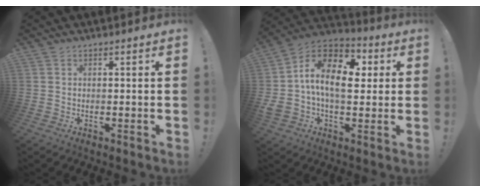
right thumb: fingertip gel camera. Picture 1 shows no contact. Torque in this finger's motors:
{"motor_torque": [-0.21, 1.26, 0.83, 0.75, 0.15]}